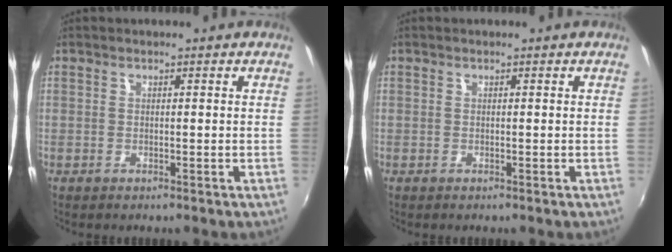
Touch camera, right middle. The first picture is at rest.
{"total": 0.0}